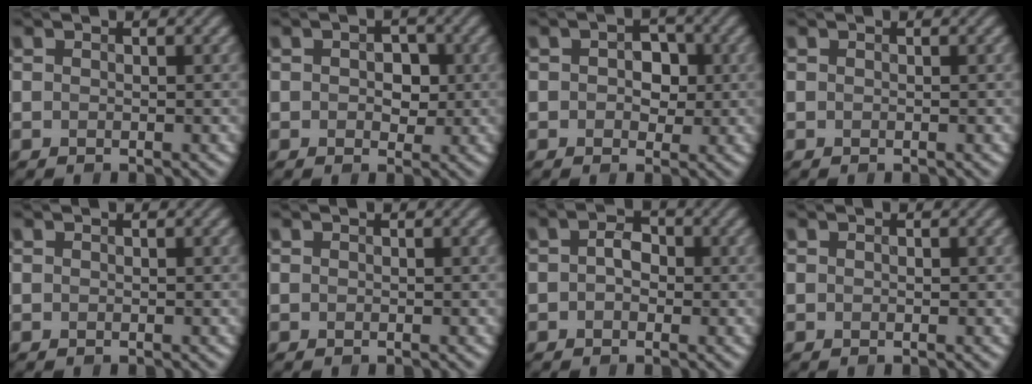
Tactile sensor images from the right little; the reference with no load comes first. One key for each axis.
{"total": 2.5, "fx": 0.2, "fy": 1.9, "fz": 1.6, "tx": -0.014, "ty": 0.005, "tz": -0.008}
{"total": 3.3, "fx": 0.4, "fy": 2.6, "fz": 2.0, "tx": -0.014, "ty": 0.009, "tz": -0.019}
{"total": 0.0}
{"total": 0.0}
{"total": 0.0}
{"total": 2.2, "fx": 0.1, "fy": 1.7, "fz": 1.4, "tx": -0.019, "ty": 0.009, "tz": -0.013}
{"total": 0.0}